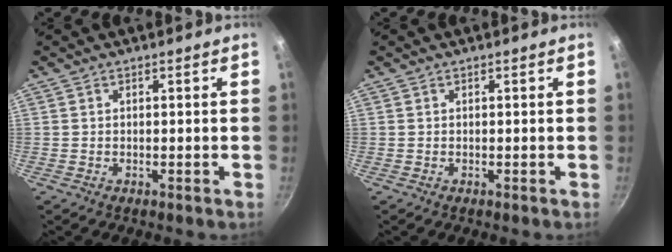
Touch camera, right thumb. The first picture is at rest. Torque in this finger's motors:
{"motor_torque": [-0.03, 0.03, -0.08, -0.04, 0.00]}